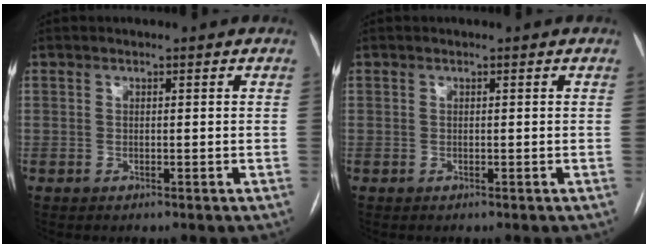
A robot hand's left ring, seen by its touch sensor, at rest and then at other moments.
{"total": 0.0}